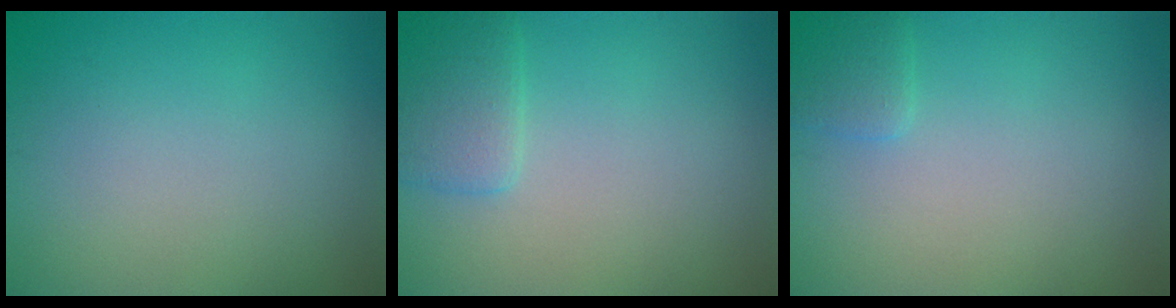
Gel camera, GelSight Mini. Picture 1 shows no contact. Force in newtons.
{"total": 2.4, "press": 2.3, "slide": 0.2}
{"total": 1.2, "press": 1.2, "slide": 0.2}